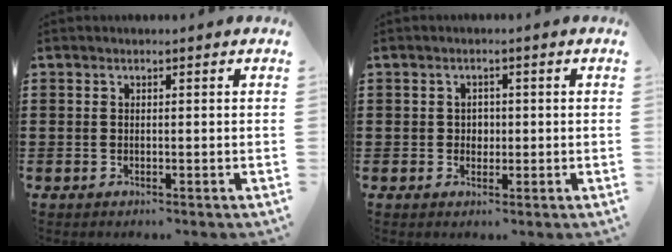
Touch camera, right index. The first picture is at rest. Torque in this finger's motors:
{"motor_torque": [0.01, 1.04, 0.02, 0.00]}